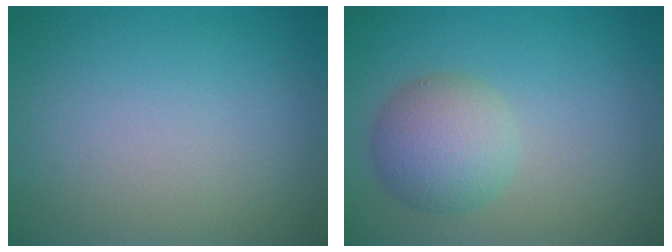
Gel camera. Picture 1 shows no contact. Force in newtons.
{"total": 4.3, "press": 4.3, "slide": 0.1}